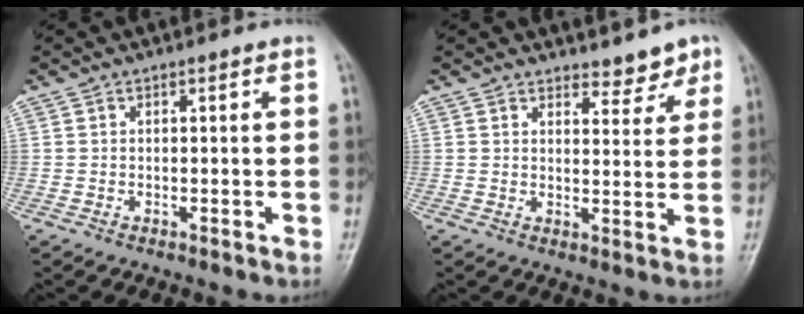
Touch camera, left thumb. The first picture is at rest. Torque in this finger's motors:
{"motor_torque": [0.02, 0.12, -0.13, -0.20, 0.03]}